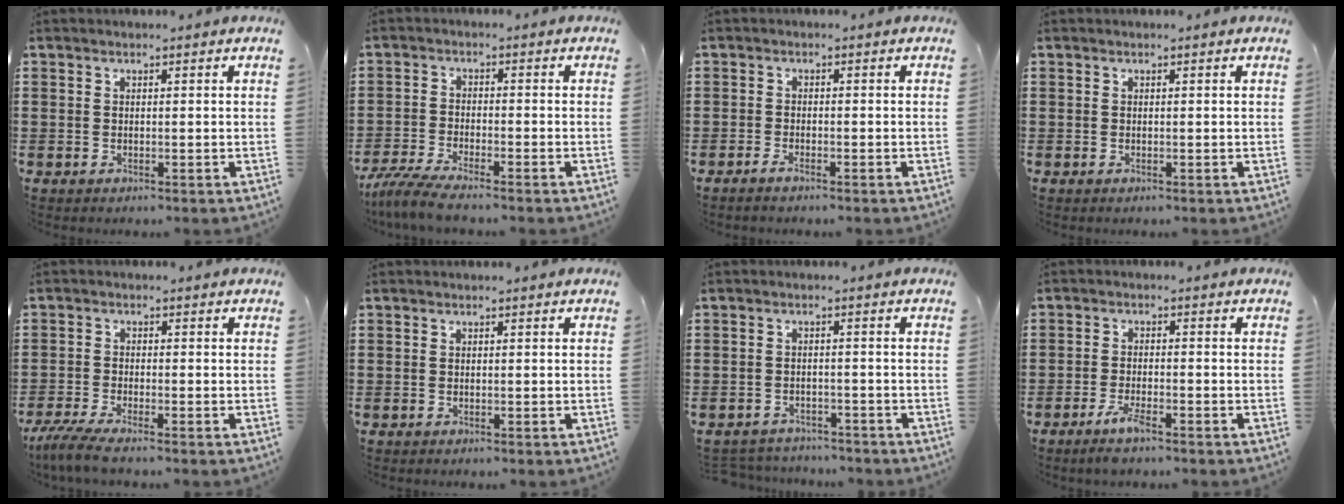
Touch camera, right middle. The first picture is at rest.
{"total": 4.9, "force": [-4.4, 0.2, 2.1], "torque": [-0.064, -0.019, -0.092]}
{"total": 1.1, "force": [-0.8, 0.1, 0.8], "torque": [-0.016, -0.005, -0.015]}
{"total": 0.0}
{"total": 4.1, "force": [-3.5, 0.1, 2.0], "torque": [-0.064, -0.020, -0.074]}
{"total": 0.0}
{"total": 2.6, "force": [-2.5, 0.4, -0.2], "torque": [-0.006, -0.002, -0.055]}
{"total": 2.9, "force": [-1.8, 0.5, 2.2], "torque": [-0.050, -0.005, -0.036]}